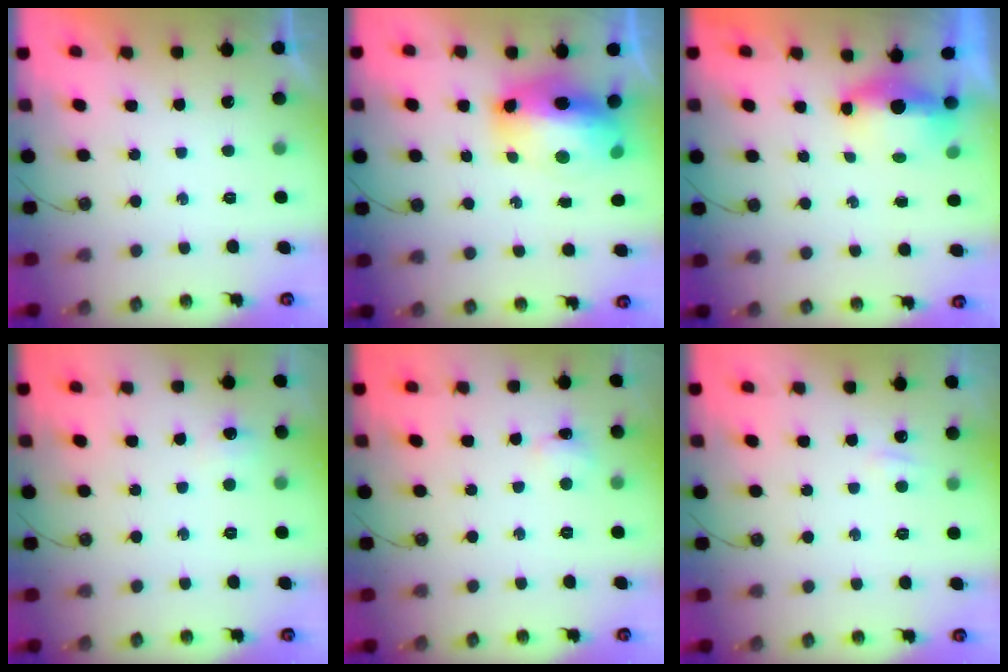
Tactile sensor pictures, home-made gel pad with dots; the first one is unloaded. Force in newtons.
{"total": 14.4, "press": 14.3, "slide": 2.1}
{"total": 5.1, "press": 5.0, "slide": 1.2}
{"total": 5.2, "press": 5.2, "slide": 0.6}
{"total": 2.4, "press": 2.3, "slide": 0.5}
{"total": 3.5, "press": 3.4, "slide": 0.7}